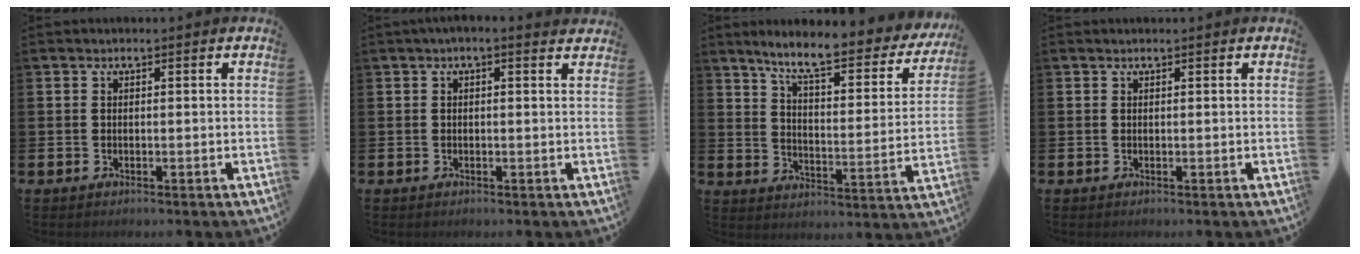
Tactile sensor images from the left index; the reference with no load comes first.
{"total": 0.8, "force": [0.4, 0.1, 0.7], "torque": [-0.012, 0.002, 0.007]}
{"total": 8.0, "force": [6.9, 1.2, 3.9], "torque": [-0.102, -0.048, 0.112]}
{"total": 0.0}